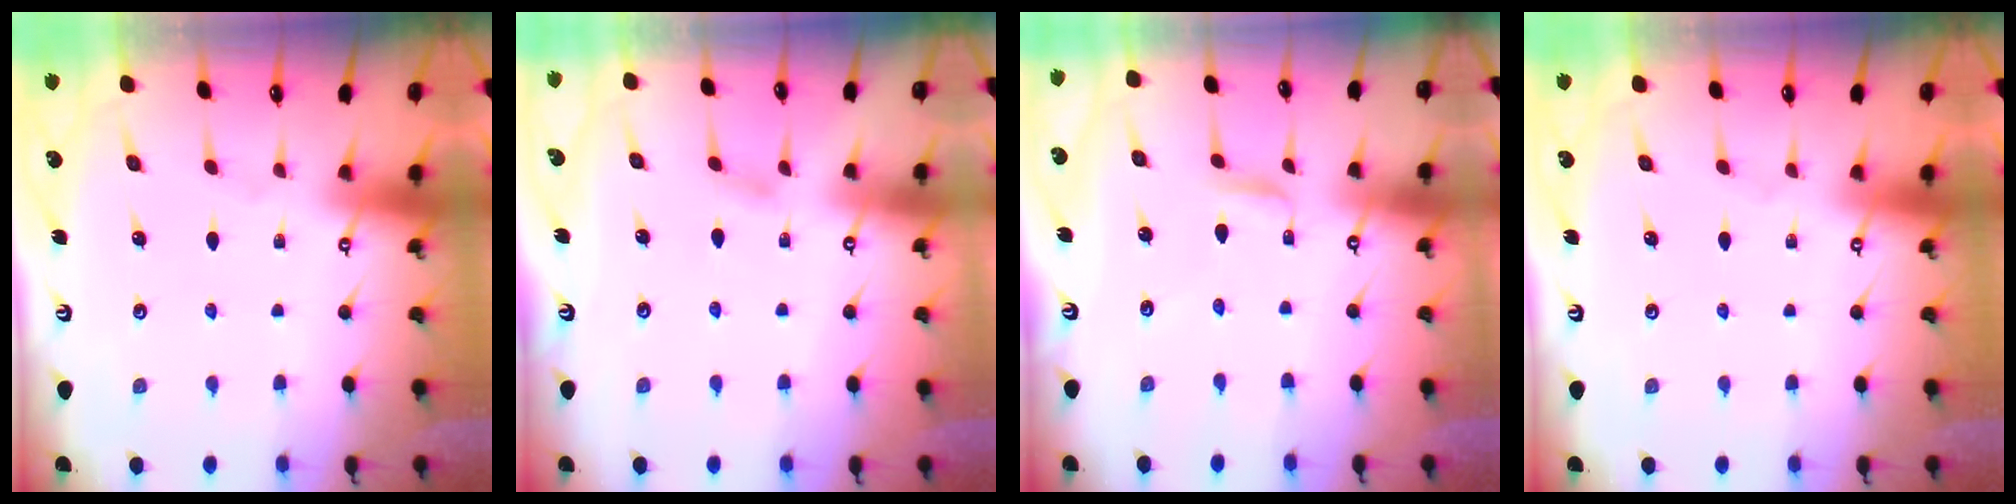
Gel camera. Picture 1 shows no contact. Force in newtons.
{"total": 3.5, "press": 3.5, "slide": 0.6}
{"total": 3.0, "press": 3.0, "slide": 0.3}
{"total": 0.0}